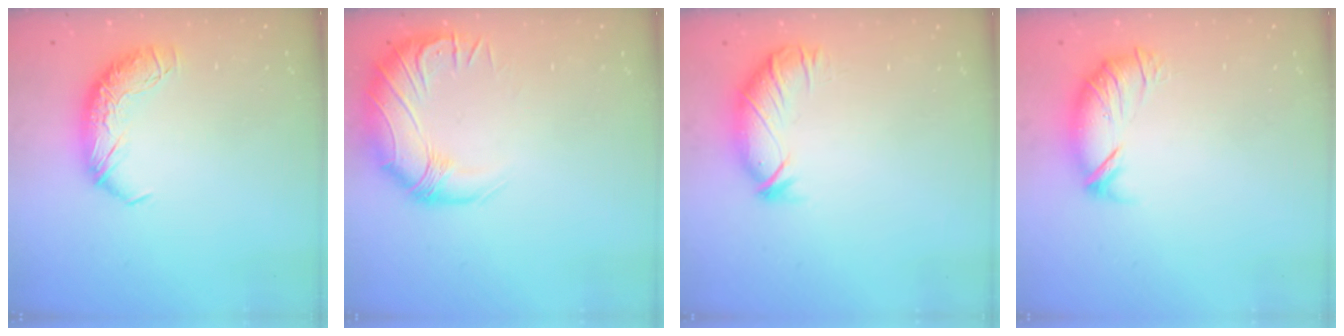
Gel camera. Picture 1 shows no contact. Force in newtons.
{"total": 2.9, "press": 0.4, "slide": 2.9}
{"total": 2.8, "press": 2.6, "slide": 0.9}
{"total": 3.6, "press": 3.1, "slide": 1.8}